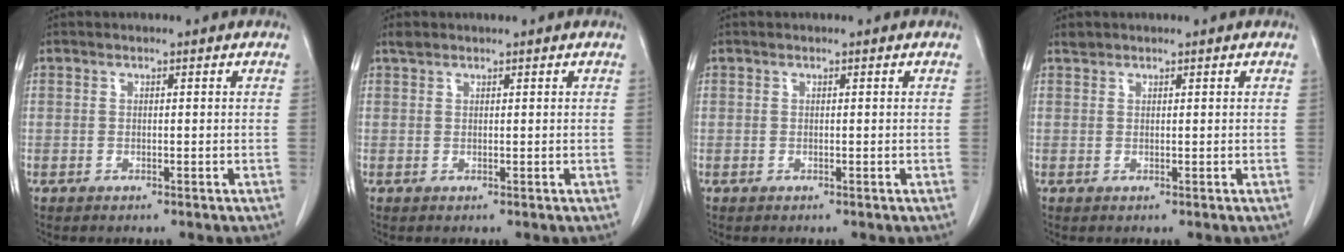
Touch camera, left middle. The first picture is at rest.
{"total": 1.1, "force": [1.1, 0.1, 0.3], "torque": [-0.013, 0.010, 0.023]}
{"total": 0.0}
{"total": 0.7, "force": [0.7, 0.1, -0.1], "torque": [-0.005, 0.003, 0.014]}